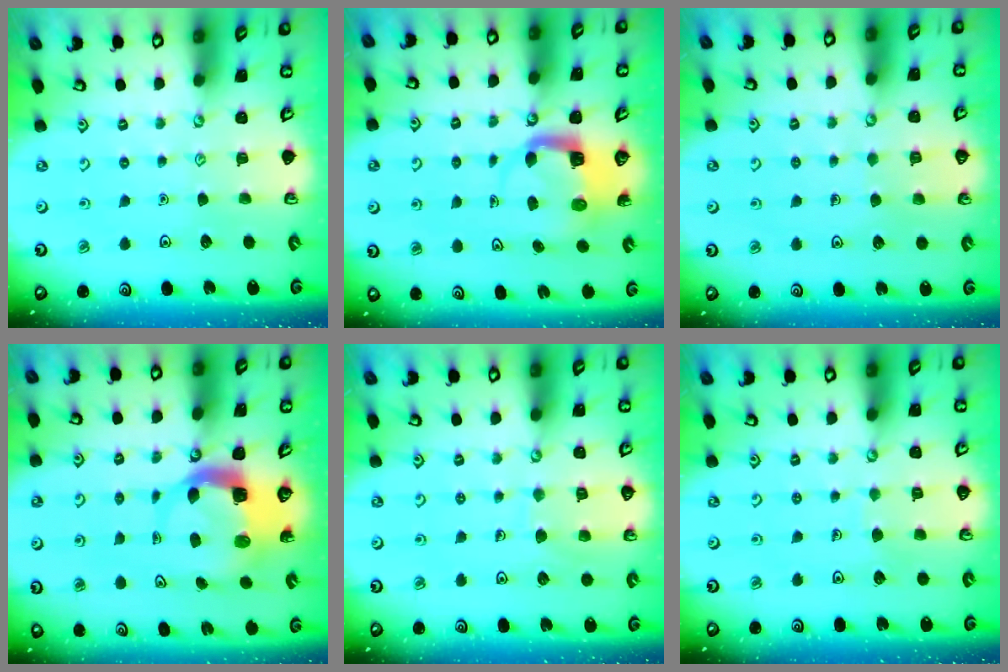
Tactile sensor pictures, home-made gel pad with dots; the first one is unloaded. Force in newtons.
{"total": 5.8, "press": 5.8, "slide": 0.6}
{"total": 4.3, "press": 4.3, "slide": 0.3}
{"total": 6.2, "press": 6.1, "slide": 0.9}
{"total": 6.7, "press": 6.7, "slide": 0.4}
{"total": 3.5, "press": 3.5, "slide": 0.2}